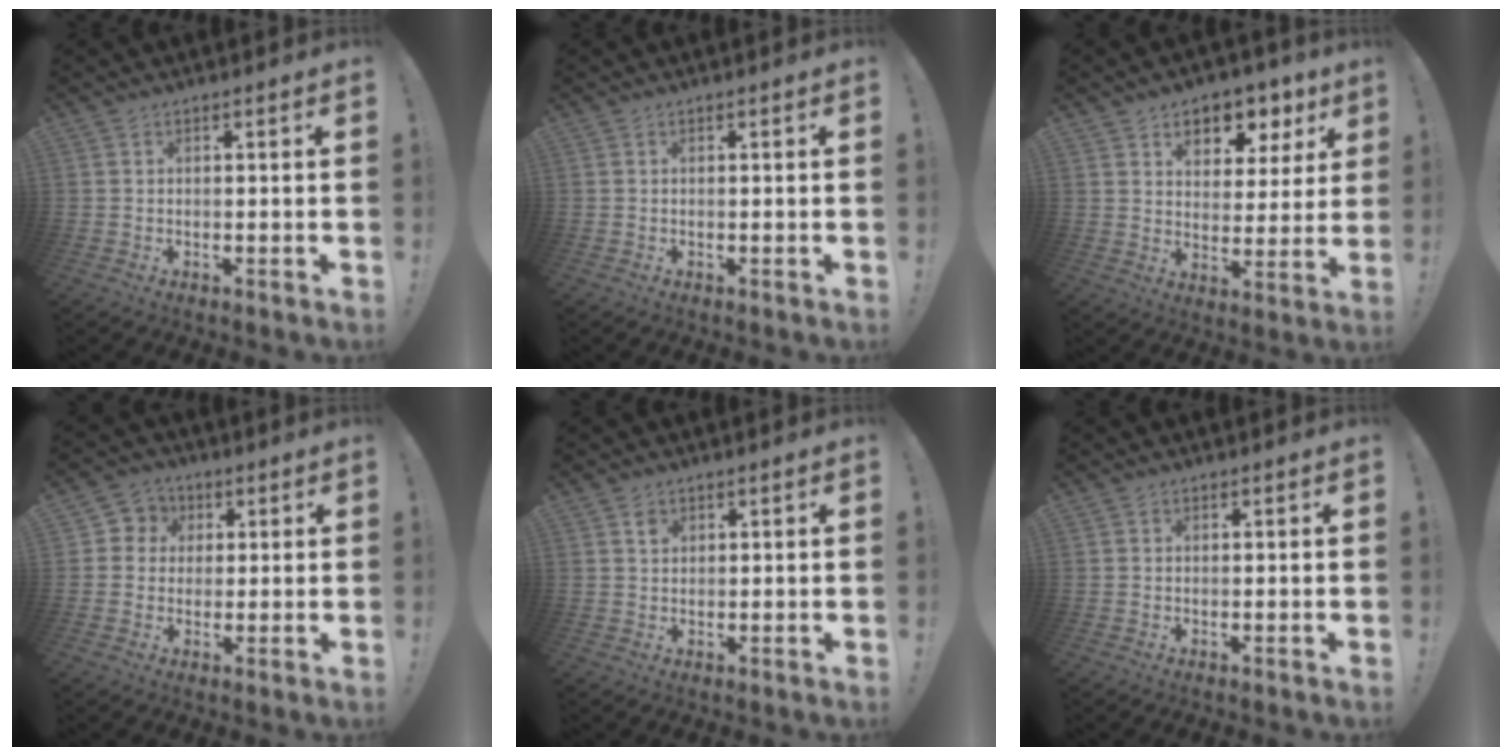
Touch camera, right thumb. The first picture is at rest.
{"total": 0.0}
{"total": 8.7, "force": [5.4, 5.7, 3.7], "torque": [-0.042, -0.041, 0.097]}
{"total": 5.9, "force": [0.5, 5.7, 1.2], "torque": [-0.021, 0.005, 0.013]}
{"total": 2.5, "force": [1.3, 2.0, 0.9], "torque": [-0.001, -0.005, 0.021]}
{"total": 0.0}